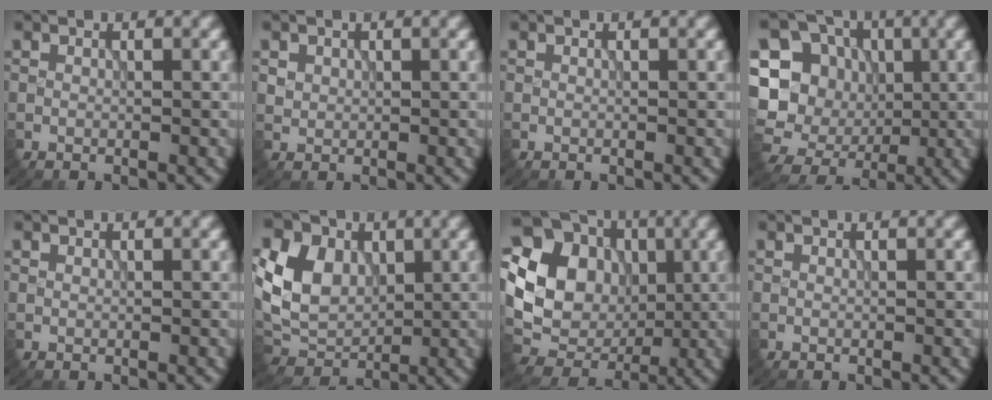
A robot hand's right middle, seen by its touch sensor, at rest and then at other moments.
{"total": 1.0, "force": [0.4, 0.8, 0.1], "torque": [-0.003, -0.004, 0.012]}
{"total": 0.0}
{"total": 16.1, "force": [-0.5, 15.1, 5.7], "torque": [-0.169, 0.008, -0.026]}
{"total": 0.0}
{"total": 7.3, "force": [1.7, 5.6, 4.4], "torque": [-0.098, -0.001, 0.025]}
{"total": 14.5, "force": [2.3, 12.6, 6.7], "torque": [-0.161, 0.028, 0.023]}
{"total": 0.0}